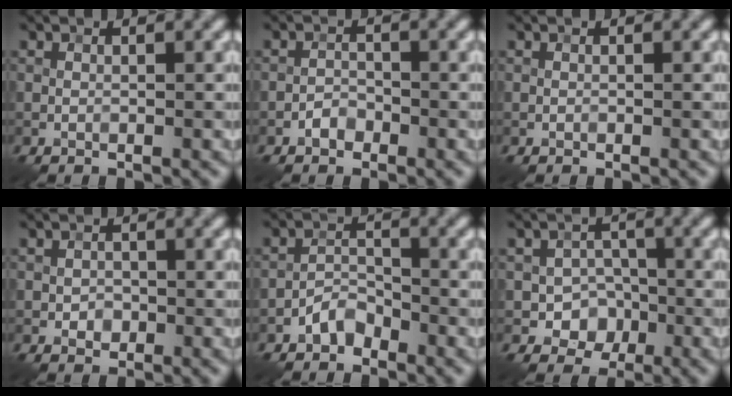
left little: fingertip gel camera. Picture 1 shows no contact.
{"total": 1.3, "force": [-0.9, 0.8, 0.5], "torque": [-0.004, 0.005, -0.017]}
{"total": 0.0}
{"total": 1.3, "force": [-0.4, 1.1, 0.6], "torque": [-0.007, -0.002, -0.009]}
{"total": 2.1, "force": [-1.6, 1.2, 0.8], "torque": [-0.010, 0.011, -0.033]}
{"total": 3.9, "force": [-1.3, 3.3, 1.6], "torque": [-0.007, 0.004, -0.026]}